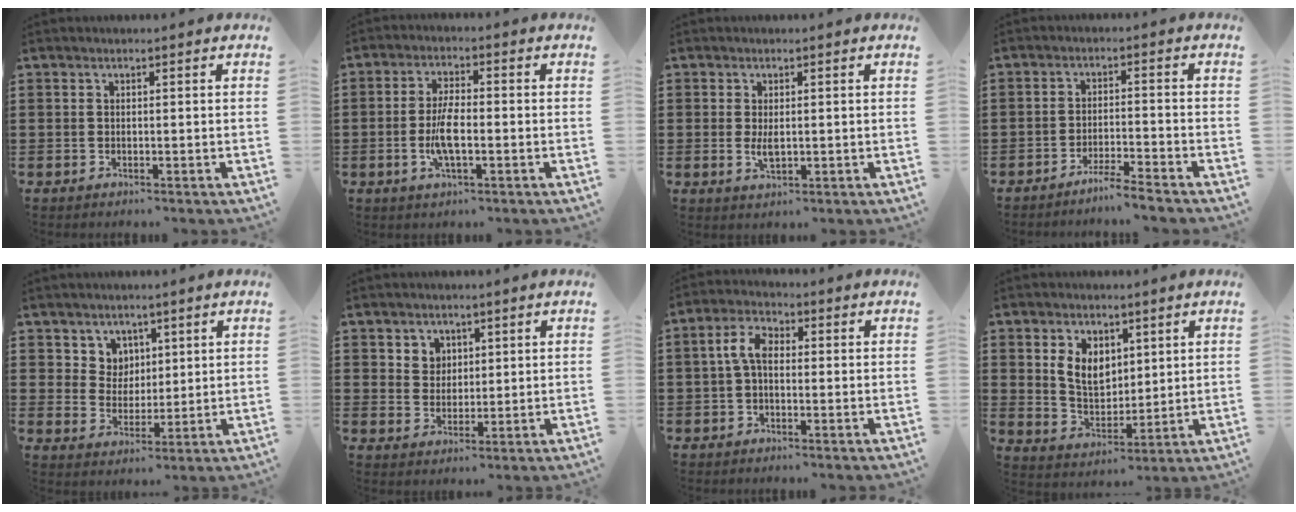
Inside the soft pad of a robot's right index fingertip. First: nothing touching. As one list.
[{"total": 5.9, "force": [-1.3, 1.8, 5.5], "torque": [-0.121, -0.006, -0.030]}, {"total": 2.6, "force": [0.2, 1.2, 2.3], "torque": [-0.045, 0.001, 0.004]}, {"total": 3.9, "force": [-3.6, -0.5, 1.1], "torque": [-0.021, -0.002, -0.072]}, {"total": 5.0, "force": [2.9, 4.1, 0.2], "torque": [-0.021, 0.003, 0.052]}, {"total": 3.7, "force": [2.0, 3.1, 0.4], "torque": [-0.014, 0.008, 0.035]}, {"total": 4.9, "force": [0.0, 2.6, 4.1], "torque": [-0.094, 0.006, -0.006]}, {"total": 6.4, "force": [2.3, 4.7, 3.7], "torque": [-0.082, 0.012, 0.042]}]